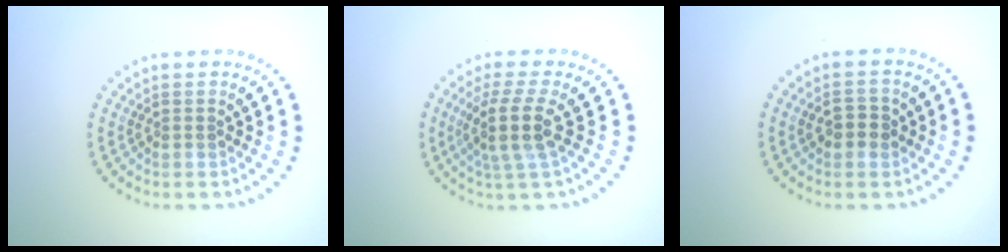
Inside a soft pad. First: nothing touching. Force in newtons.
{"total": 3.7, "press": 2.9, "slide": 2.3}
{"total": 2.2, "press": 2.2, "slide": 0.1}